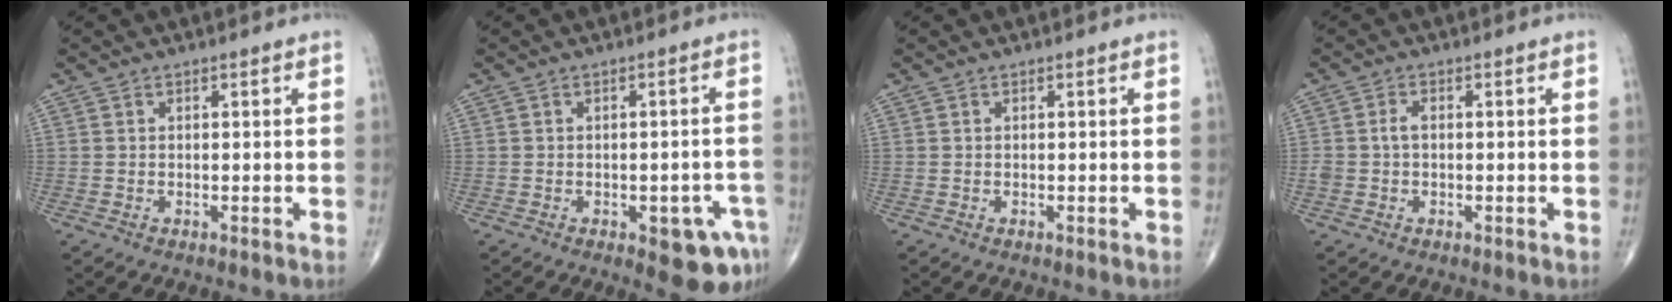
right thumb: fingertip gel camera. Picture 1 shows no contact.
{"total": 7.9, "force": [-3.5, 3.2, 6.3], "torque": [-0.054, 0.012, -0.036]}
{"total": 0.0}
{"total": 2.2, "force": [-0.1, 1.4, 1.7], "torque": [-0.036, 0.006, -0.002]}